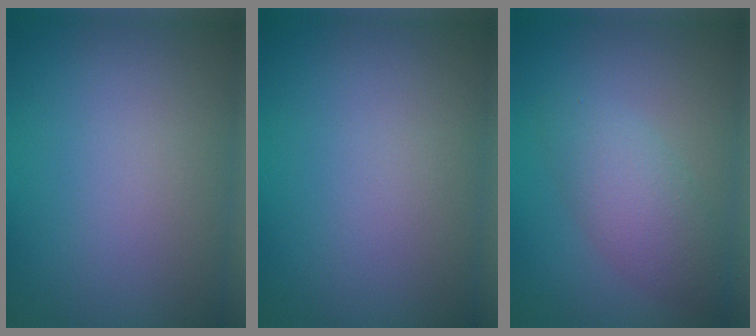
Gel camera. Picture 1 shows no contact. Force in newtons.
{"total": 0.0}
{"total": 3.5, "press": 3.5, "slide": 0.1}